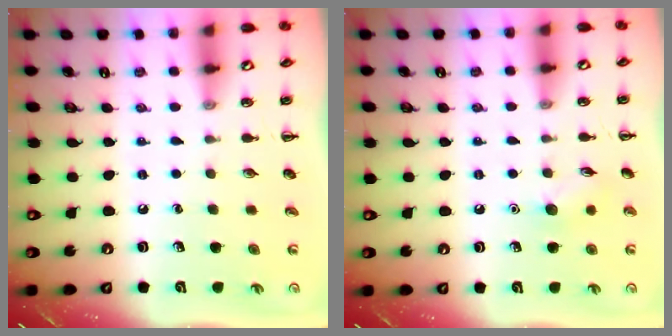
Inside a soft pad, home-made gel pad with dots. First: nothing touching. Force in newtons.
{"total": 6.2, "press": 6.1, "slide": 1.2}